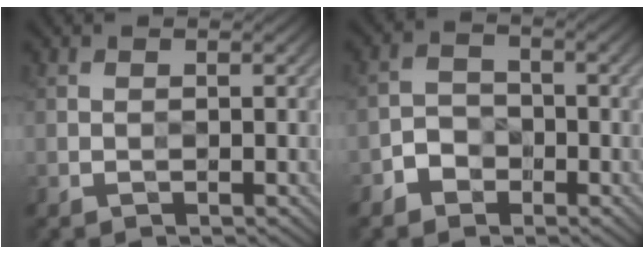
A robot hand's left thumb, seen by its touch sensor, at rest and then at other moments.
{"total": 2.9, "force": [-1.9, 2.0, 0.7], "torque": [-0.008, 0.002, -0.048]}